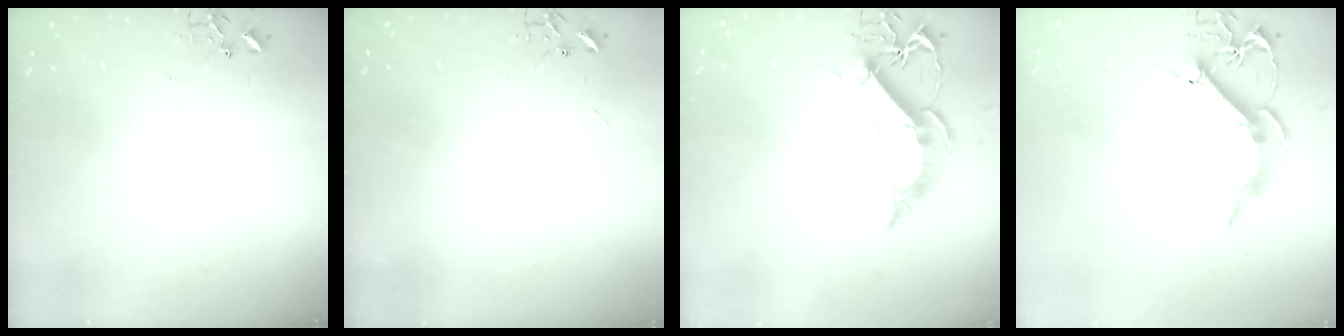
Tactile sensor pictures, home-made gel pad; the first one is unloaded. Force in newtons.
{"total": 3.5, "press": 3.5, "slide": 0.4}
{"total": 13.0, "press": 12.9, "slide": 1.5}
{"total": 12.5, "press": 12.5, "slide": 0.2}